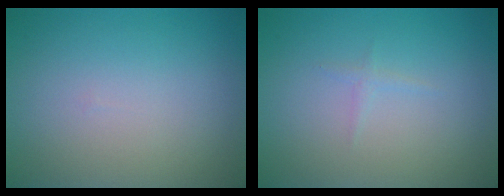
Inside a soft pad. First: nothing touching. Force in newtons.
{"total": 1.0, "press": 0.9, "slide": 0.2}